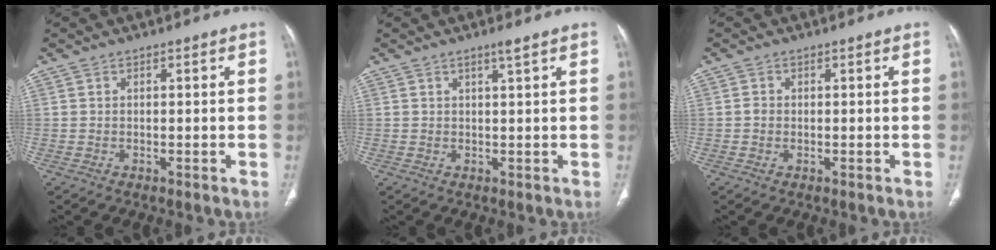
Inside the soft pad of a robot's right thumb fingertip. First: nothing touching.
{"total": 1.7, "force": [1.0, -0.2, 1.3], "torque": [-0.022, -0.008, 0.019]}
{"total": 0.9, "force": [-0.1, 0.8, 0.5], "torque": [-0.006, 0.001, -0.003]}